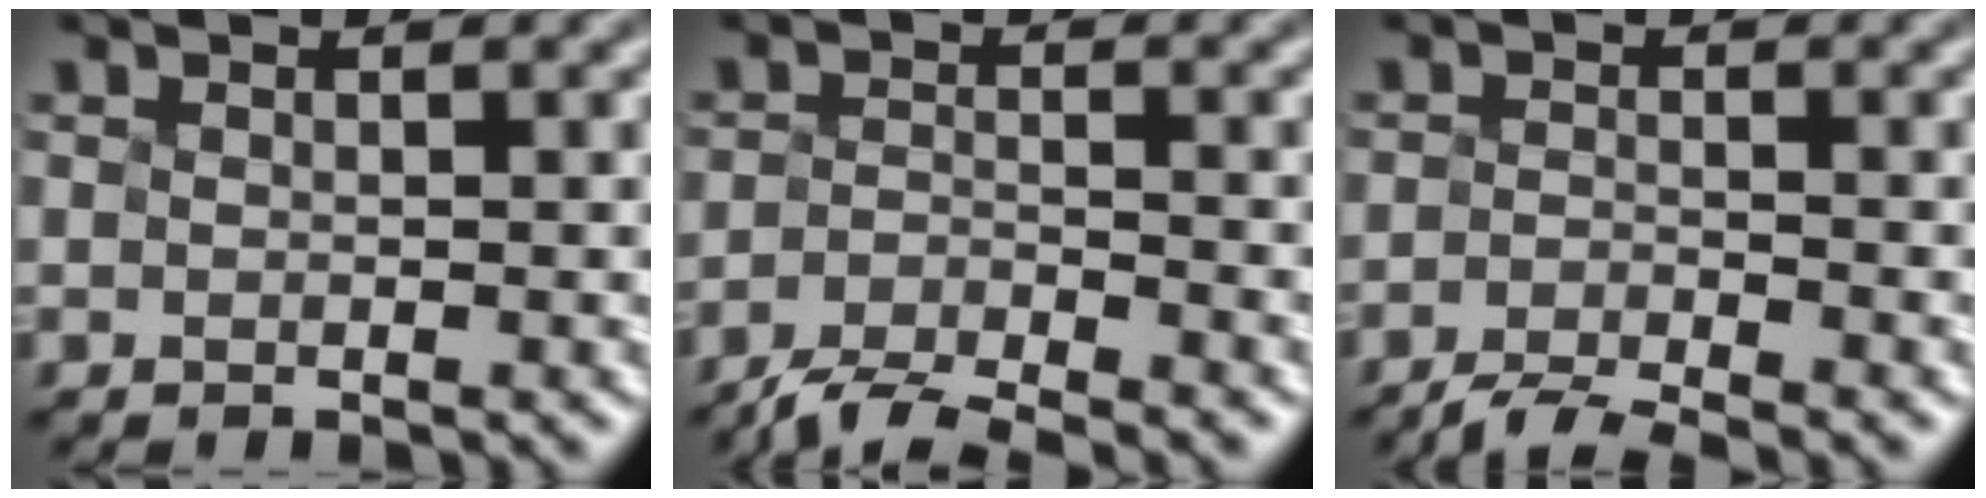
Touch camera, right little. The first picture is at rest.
{"total": 4.5, "force": [-4.3, 0.2, 1.1], "torque": [-0.025, -0.003, -0.071]}
{"total": 3.4, "force": [-3.3, -0.1, 0.9], "torque": [-0.016, -0.001, -0.054]}